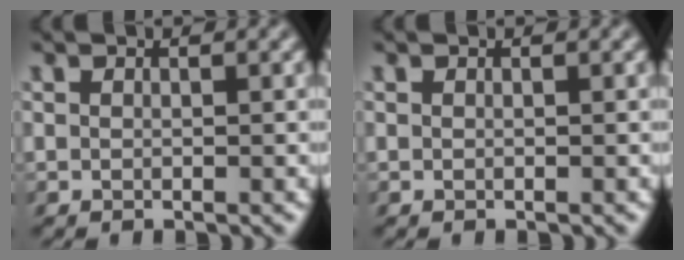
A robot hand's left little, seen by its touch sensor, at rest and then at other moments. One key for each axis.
{"total": 0.0}